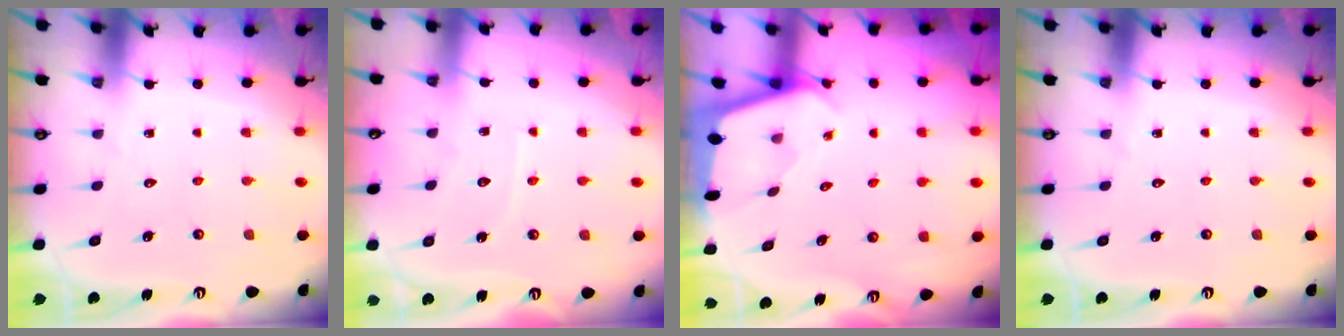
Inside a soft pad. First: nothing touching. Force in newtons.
{"total": 4.8, "press": 4.8, "slide": 0.3}
{"total": 1.8, "press": 1.8, "slide": 0.2}
{"total": 0.0}